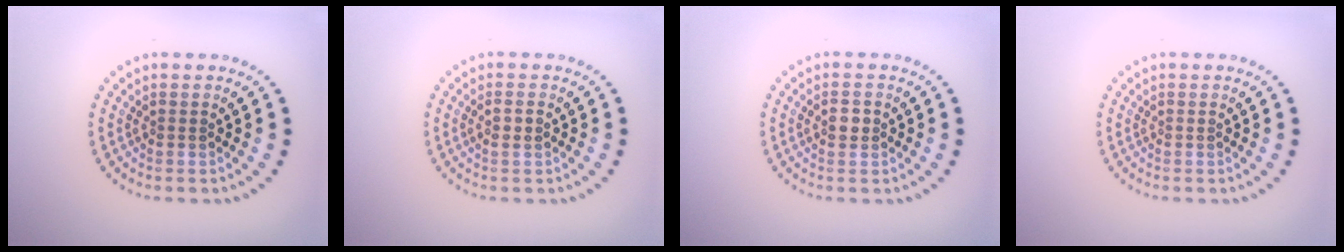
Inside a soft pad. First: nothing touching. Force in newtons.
{"total": 1.1, "press": 1.1, "slide": 0.3}
{"total": 1.6, "press": 1.6, "slide": 0.3}
{"total": 0.0}